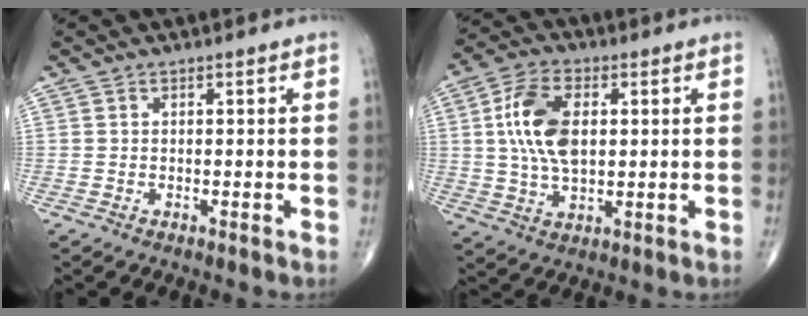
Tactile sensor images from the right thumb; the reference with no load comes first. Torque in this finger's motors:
{"motor_torque": [-0.03, 1.37, 1.40, 0.42, 0.48]}